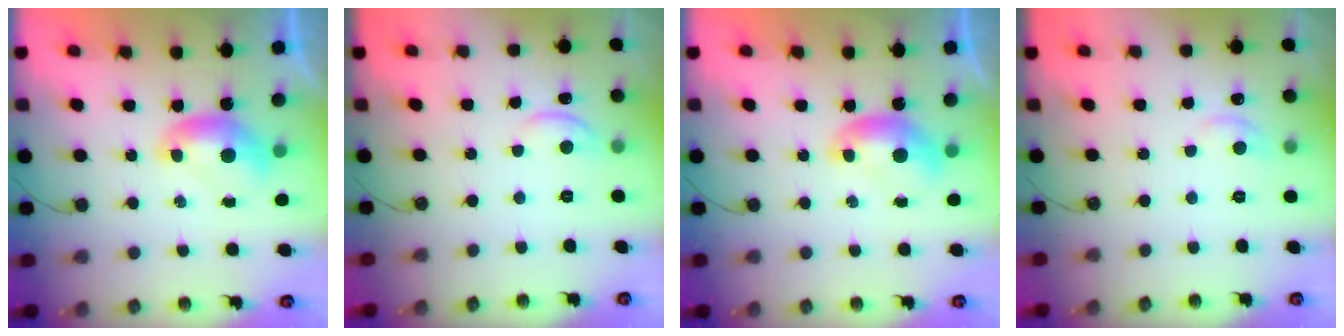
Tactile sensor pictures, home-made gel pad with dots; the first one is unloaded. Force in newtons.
{"total": 0.9, "press": 0.6, "slide": 0.6}
{"total": 0.0}
{"total": 1.5, "press": 1.2, "slide": 1.0}